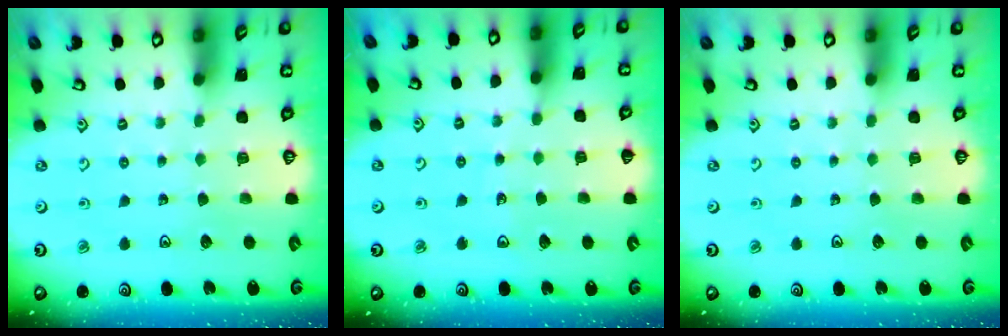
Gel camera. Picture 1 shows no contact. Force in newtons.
{"total": 2.9, "press": 2.9, "slide": 0.3}
{"total": 0.0}